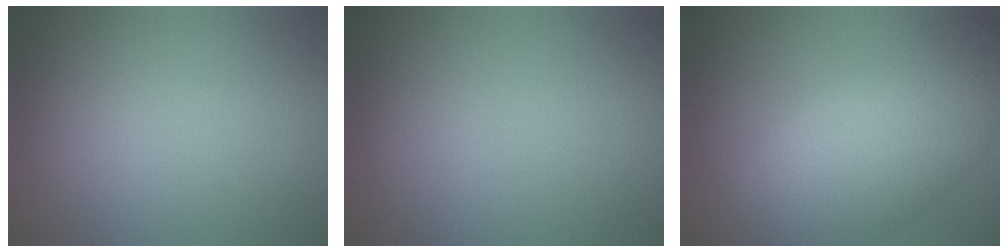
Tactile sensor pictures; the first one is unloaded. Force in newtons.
{"total": 0.0}
{"total": 9.9, "press": 9.9, "slide": 0.1}